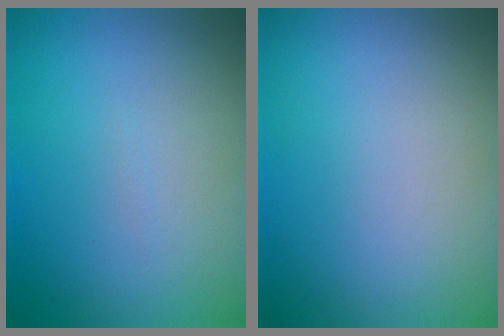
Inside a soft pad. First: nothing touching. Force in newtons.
{"total": 0.0}